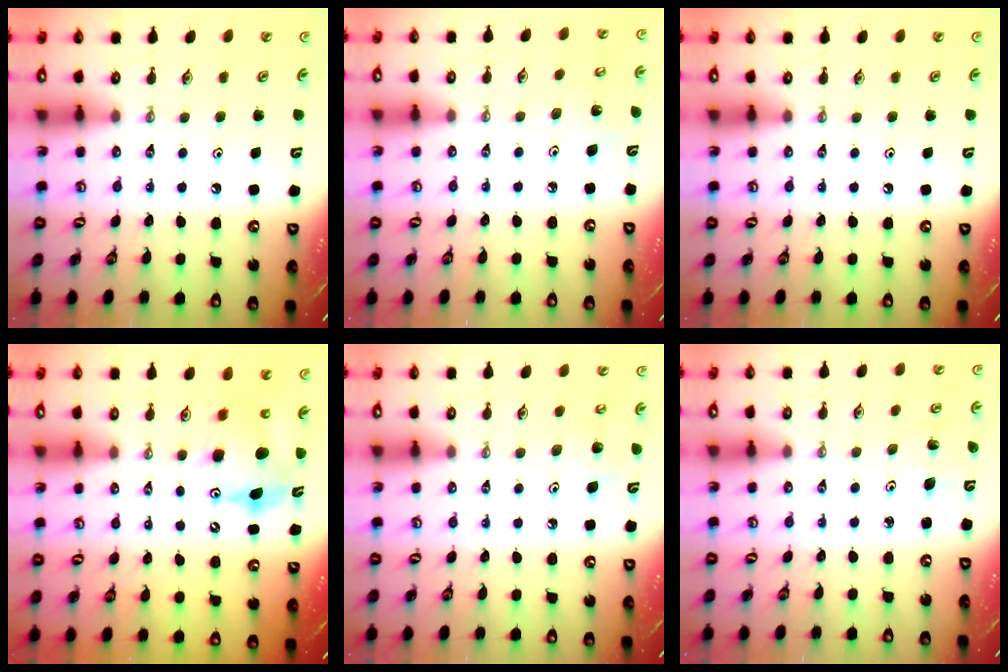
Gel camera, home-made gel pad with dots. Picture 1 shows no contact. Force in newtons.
{"total": 3.8, "press": 3.8, "slide": 0.4}
{"total": 0.0}
{"total": 9.4, "press": 9.4, "slide": 0.7}
{"total": 8.2, "press": 8.0, "slide": 1.6}
{"total": 2.5, "press": 2.5, "slide": 0.2}